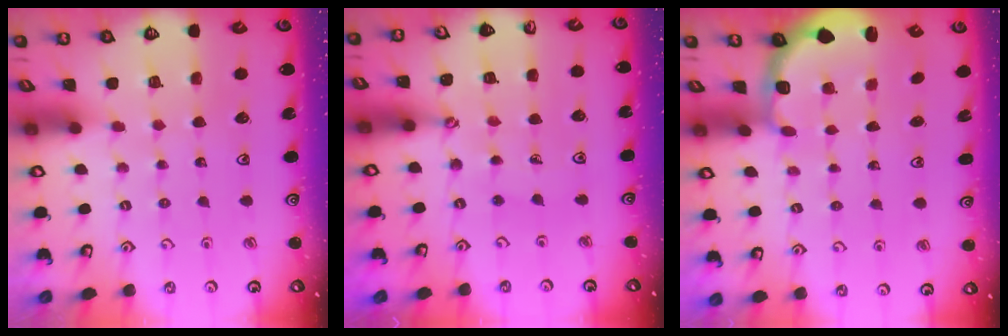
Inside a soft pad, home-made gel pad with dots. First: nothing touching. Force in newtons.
{"total": 3.6, "press": 3.3, "slide": 1.3}
{"total": 2.8, "press": 2.2, "slide": 1.7}